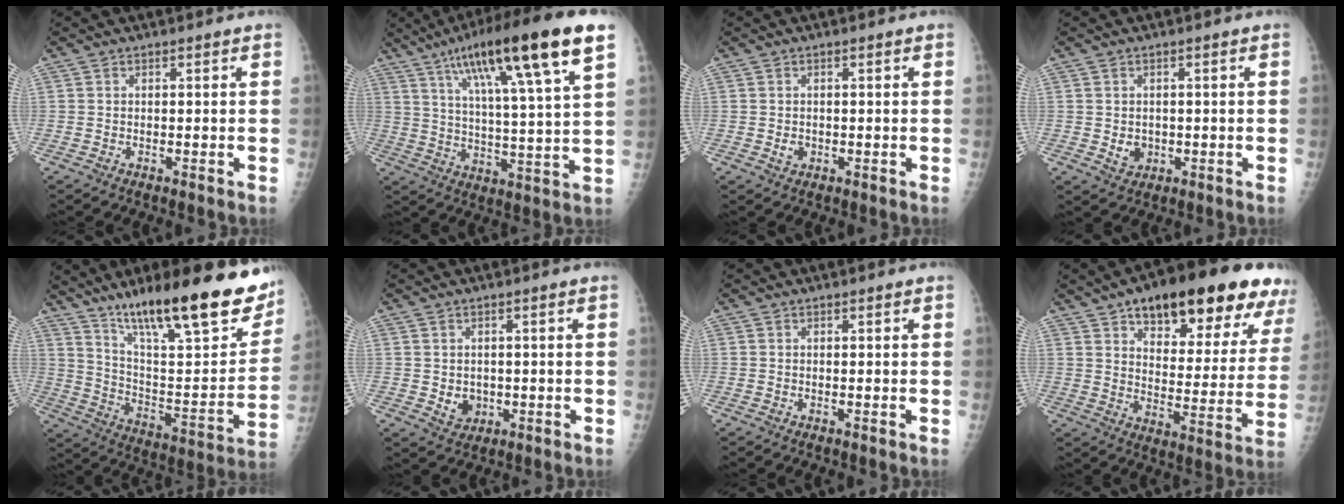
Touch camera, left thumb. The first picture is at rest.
{"total": 21.7, "force": [11.7, 2.6, 18.1], "torque": [-0.290, -0.020, 0.187]}
{"total": 1.4, "force": [-0.2, 1.2, 0.7], "torque": [-0.009, 0.001, 0.001]}
{"total": 2.8, "force": [-0.2, 2.4, 1.4], "torque": [-0.012, -0.001, 0.006]}
{"total": 29.6, "force": [19.6, 7.0, 21.1], "torque": [-0.286, -0.067, 0.310]}
{"total": 3.5, "force": [-0.3, 3.0, 1.8], "torque": [-0.014, -0.001, 0.007]}
{"total": 0.0}
{"total": 25.8, "force": [15.5, 10.0, 18.1], "torque": [-0.206, -0.030, 0.218]}